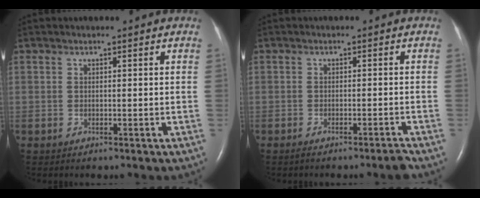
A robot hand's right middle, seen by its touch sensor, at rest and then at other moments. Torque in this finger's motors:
{"motor_torque": [-0.04, 0.05, -0.02, 0.01]}